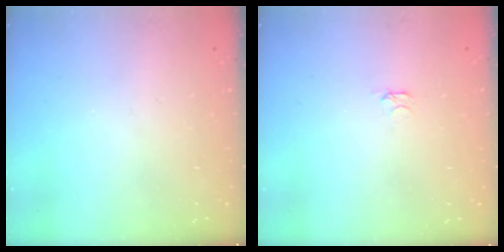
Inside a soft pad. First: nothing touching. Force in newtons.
{"total": 2.4, "press": 2.3, "slide": 0.4}